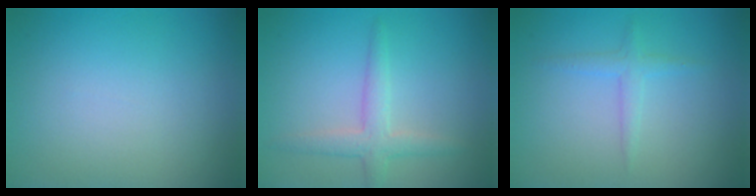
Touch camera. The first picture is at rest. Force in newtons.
{"total": 2.6, "press": 2.6, "slide": 0.0}
{"total": 1.4, "press": 1.4, "slide": 0.0}